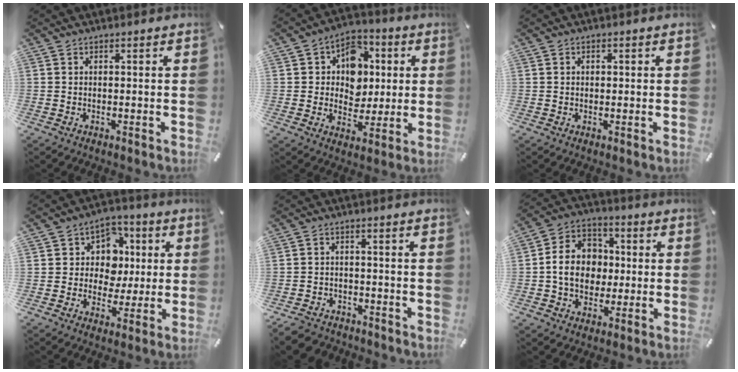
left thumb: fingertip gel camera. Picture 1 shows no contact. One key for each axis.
{"total": 10.5, "fx": 1.1, "fy": 9.5, "fz": 4.5, "tx": -0.062, "ty": -0.001, "tz": 0.021}
{"total": 1.1, "fx": 0.0, "fy": 1.0, "fz": 0.5, "tx": -0.010, "ty": 0.006, "tz": -0.001}
{"total": 9.4, "fx": 0.3, "fy": 9.0, "fz": 2.8, "tx": -0.039, "ty": 0.002, "tz": 0.007}
{"total": 4.2, "fx": -3.3, "fy": 2.4, "fz": 0.9, "tx": -0.025, "ty": 0.018, "tz": -0.067}
{"total": 12.0, "fx": -0.7, "fy": 10.4, "fz": 5.9, "tx": -0.117, "ty": 0.021, "tz": -0.008}